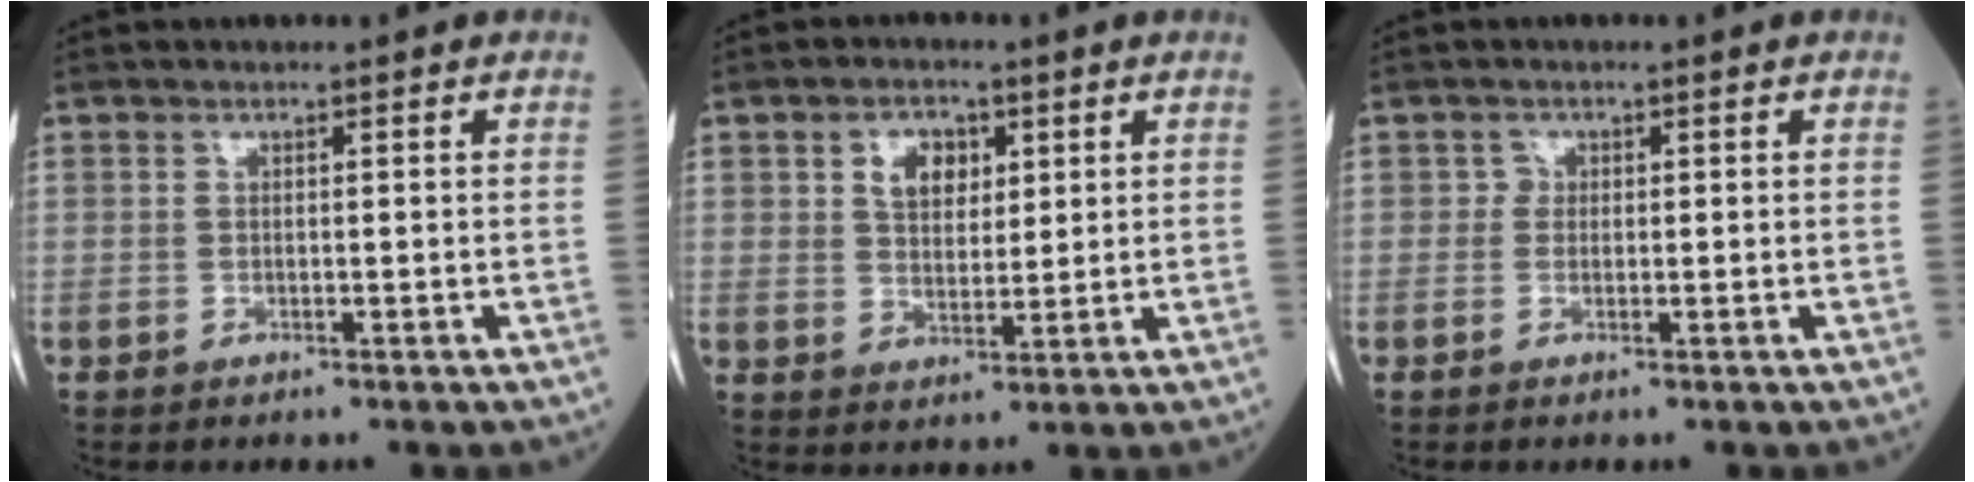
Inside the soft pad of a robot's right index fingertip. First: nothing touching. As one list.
[{"total": 5.2, "force": [2.3, 3.3, 3.3], "torque": [-0.059, 0.009, 0.044]}, {"total": 0.8, "force": [0.2, 0.8, 0.1], "torque": [0.003, 0.004, 0.004]}]